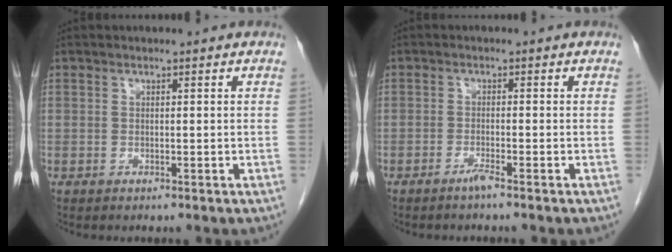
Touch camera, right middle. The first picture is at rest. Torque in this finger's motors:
{"motor_torque": [0.02, 0.05, 0.04, 0.01]}